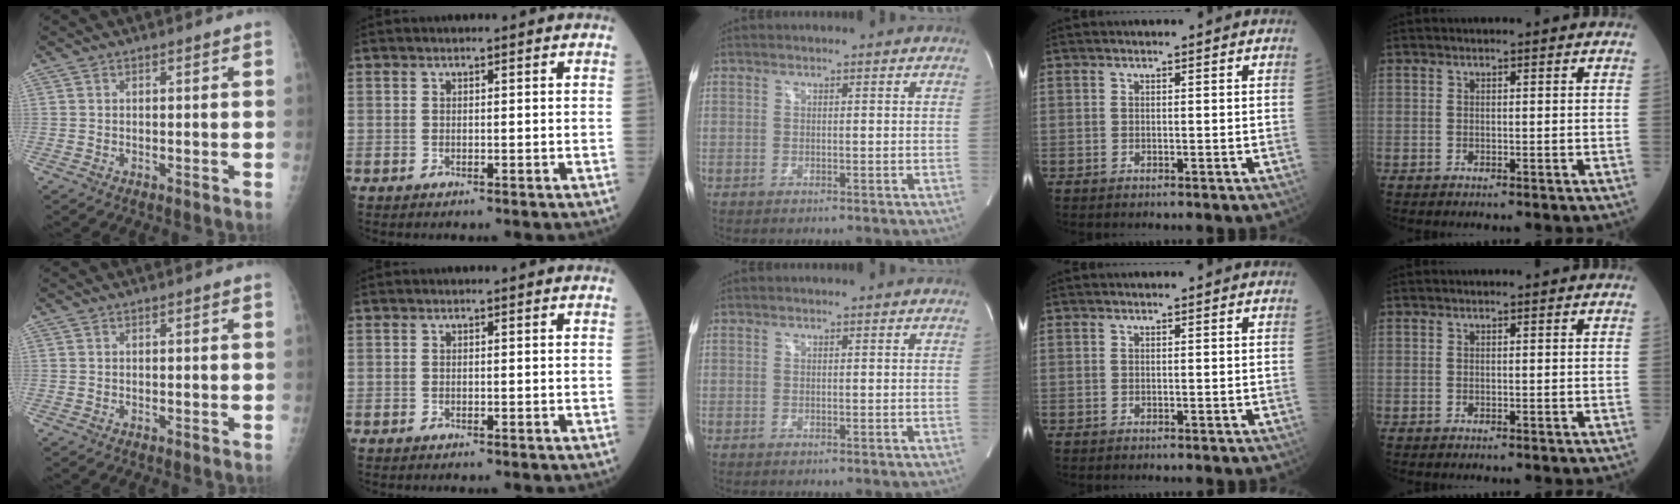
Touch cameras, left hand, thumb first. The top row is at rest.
{}